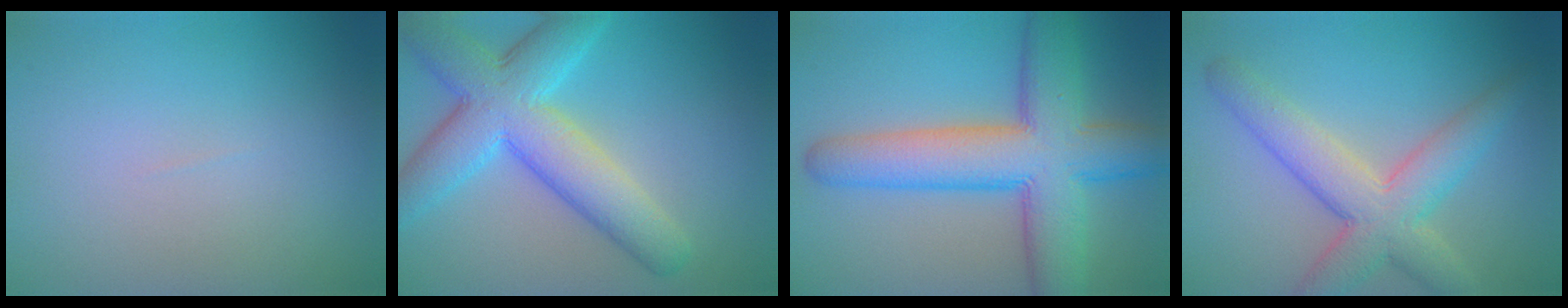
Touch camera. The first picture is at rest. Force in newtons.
{"total": 8.5, "press": 8.5, "slide": 0.2}
{"total": 10.3, "press": 10.3, "slide": 0.3}
{"total": 6.2, "press": 6.2, "slide": 0.5}